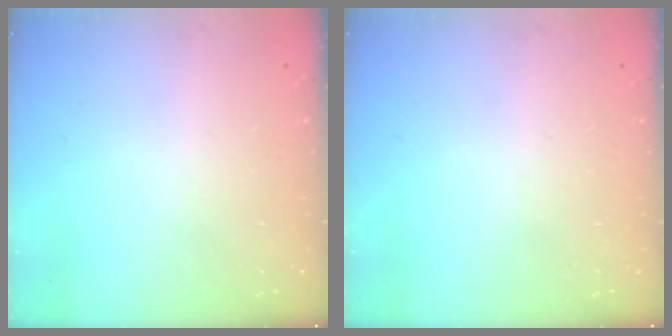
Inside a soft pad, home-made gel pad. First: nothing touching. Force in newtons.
{"total": 0.0}